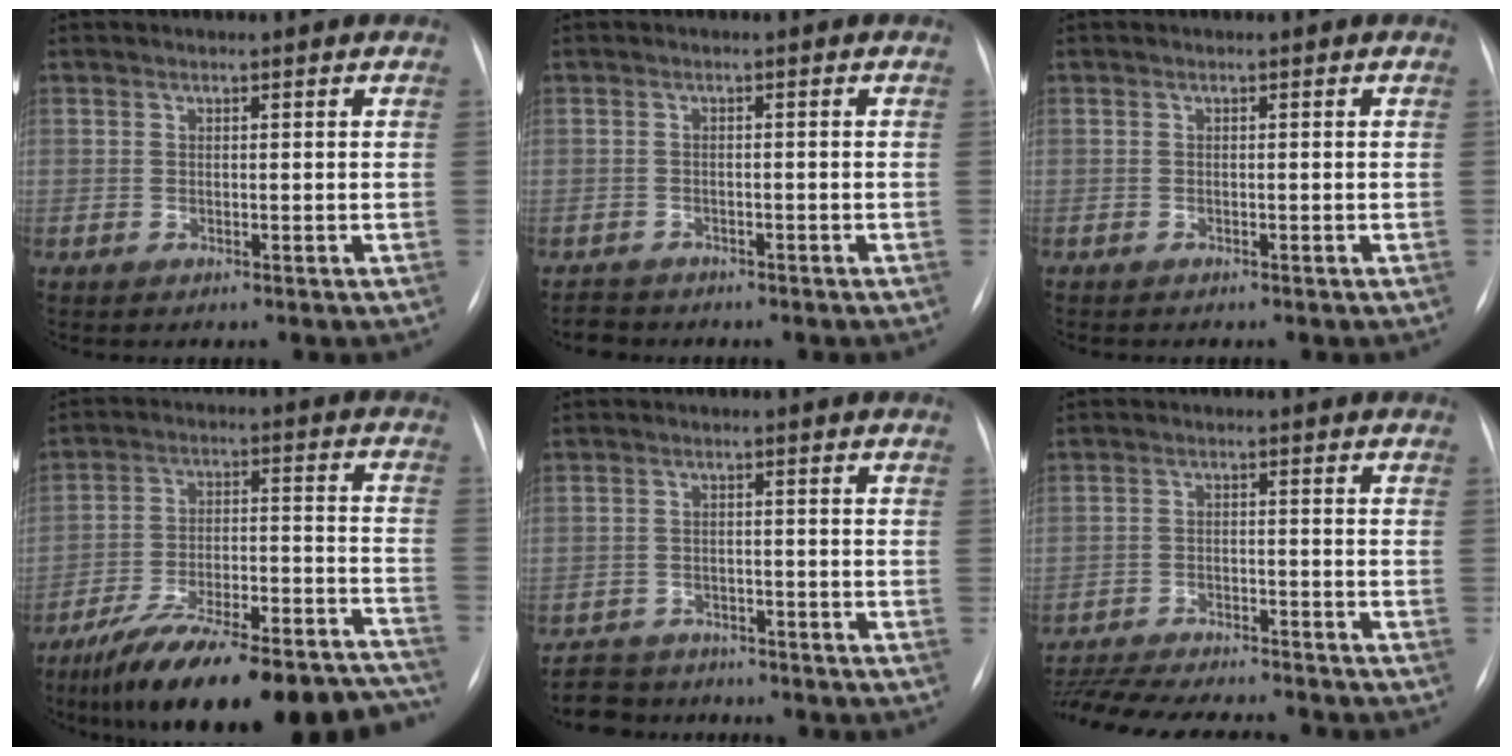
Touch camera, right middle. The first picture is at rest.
{"total": 2.4, "force": [-2.2, 1.0, -0.4], "torque": [0.001, -0.002, -0.038]}
{"total": 0.6, "force": [-0.5, 0.1, 0.1], "torque": [-0.007, -0.001, -0.011]}
{"total": 27.2, "force": [-22.8, 6.3, 13.4], "torque": [-0.152, 0.015, -0.325]}
{"total": 6.5, "force": [-5.7, 3.0, 0.4], "torque": [-0.006, 0.000, -0.088]}
{"total": 17.6, "force": [-16.1, 2.4, 6.6], "torque": [-0.156, -0.023, -0.235]}